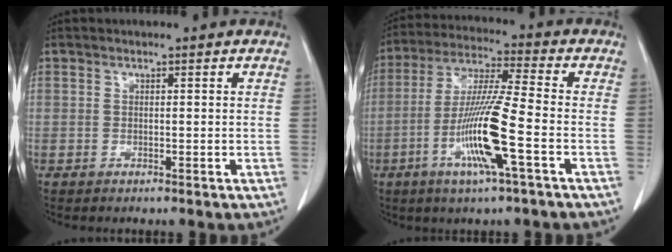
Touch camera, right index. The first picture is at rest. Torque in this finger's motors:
{"motor_torque": [1.59, -0.55, 0.48, 0.17]}